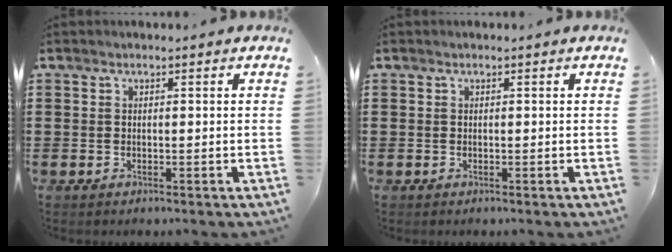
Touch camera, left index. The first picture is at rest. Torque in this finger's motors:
{"motor_torque": [0.00, 0.00, 0.00, 0.00]}